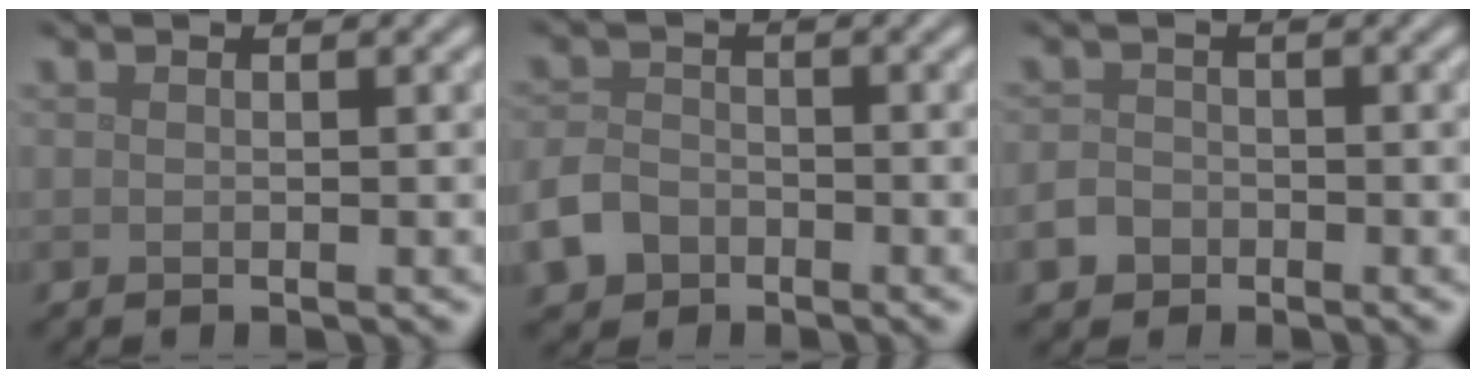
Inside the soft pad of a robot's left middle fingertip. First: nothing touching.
{"total": 3.5, "force": [-2.0, 2.5, 1.4], "torque": [-0.034, -0.003, -0.044]}
{"total": 2.1, "force": [-1.1, 1.5, 0.7], "torque": [-0.012, 0.000, -0.023]}